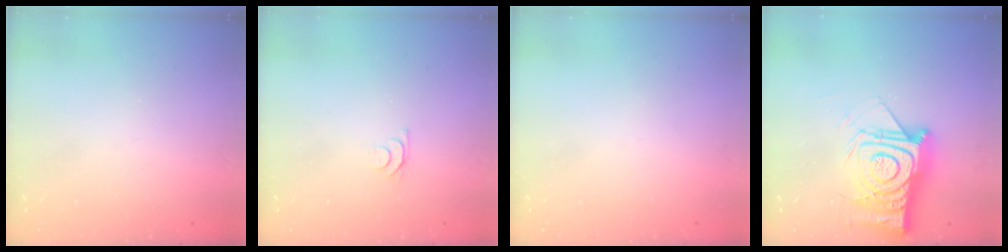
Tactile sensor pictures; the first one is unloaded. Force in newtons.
{"total": 4.2, "press": 4.1, "slide": 0.5}
{"total": 0.0}
{"total": 18.4, "press": 18.4, "slide": 1.5}